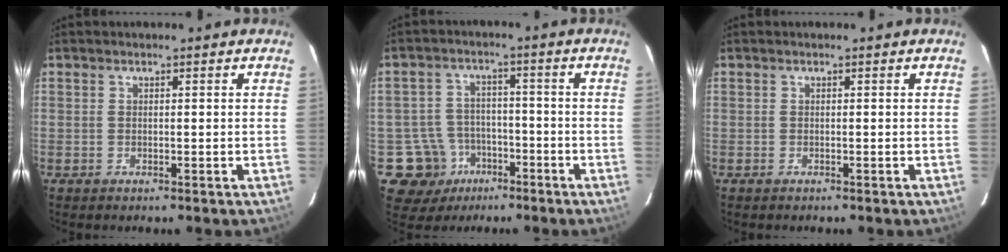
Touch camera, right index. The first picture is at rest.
{"total": 9.1, "force": [-4.7, 7.8, 0.8], "torque": [-0.037, 0.030, -0.063]}
{"total": 0.0}